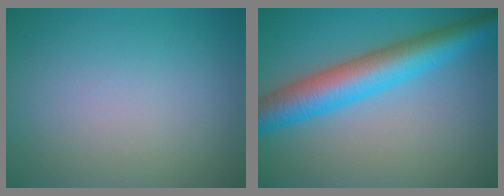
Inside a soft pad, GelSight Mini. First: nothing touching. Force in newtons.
{"total": 7.4, "press": 7.4, "slide": 0.1}